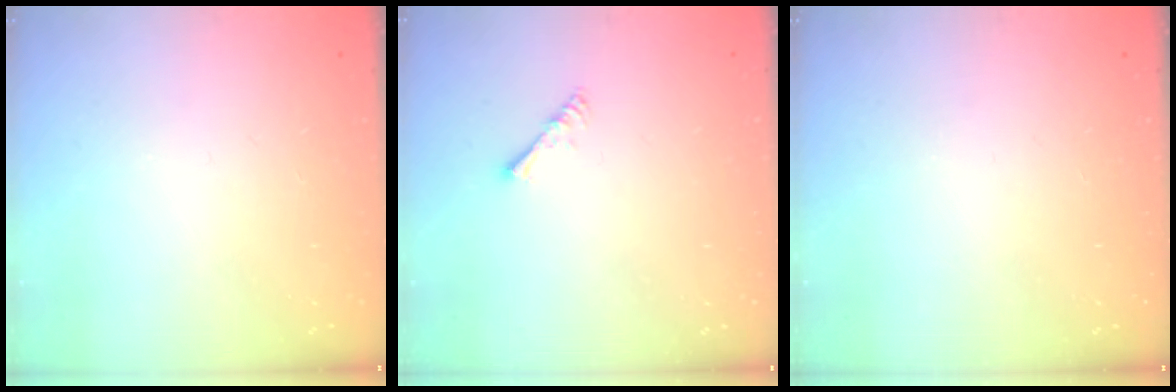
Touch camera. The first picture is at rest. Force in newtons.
{"total": 2.0, "press": 1.9, "slide": 0.4}
{"total": 0.0}